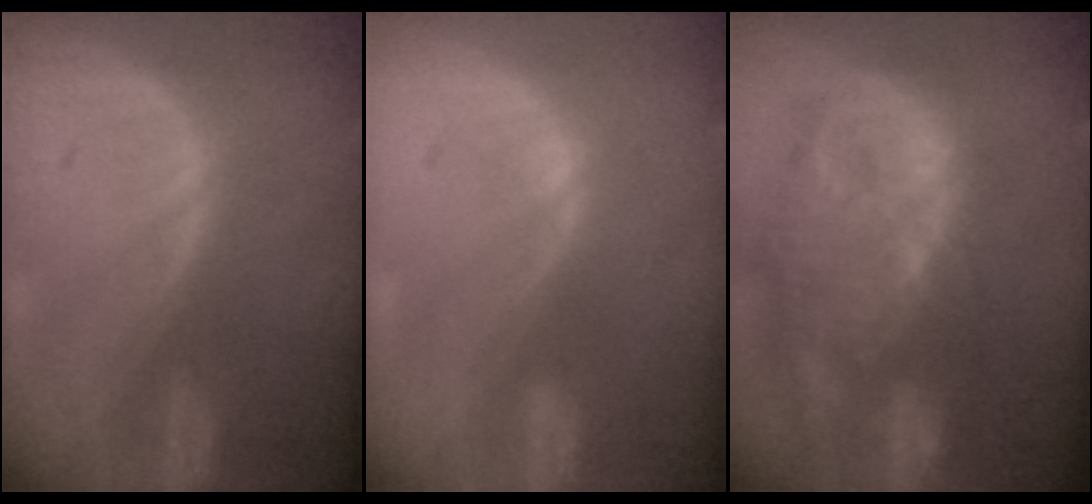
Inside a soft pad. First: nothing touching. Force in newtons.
{"total": 1.4, "press": 1.2, "slide": 0.7}
{"total": 14.5, "press": 12.7, "slide": 7.1}